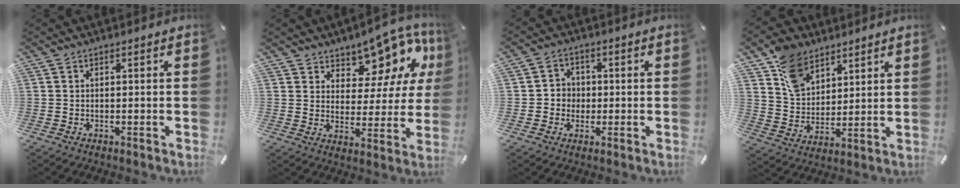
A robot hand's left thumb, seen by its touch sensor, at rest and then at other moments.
{"total": 11.5, "force": [9.3, 6.1, 3.1], "torque": [-0.048, -0.086, 0.166]}
{"total": 4.6, "force": [-0.7, 4.5, 0.7], "torque": [-0.016, 0.014, -0.014]}
{"total": 10.3, "force": [6.7, 6.9, 3.6], "torque": [-0.083, -0.026, 0.133]}